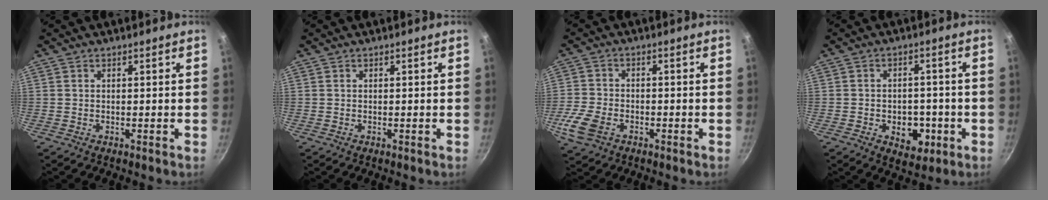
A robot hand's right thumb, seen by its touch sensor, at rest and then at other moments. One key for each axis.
{"total": 0.0}
{"total": 7.5, "fx": -3.3, "fy": 4.9, "fz": 4.5, "tx": -0.101, "ty": 0.014, "tz": -0.067}
{"total": 7.9, "fx": -2.5, "fy": 5.6, "fz": 5.0, "tx": -0.037, "ty": 0.010, "tz": -0.029}